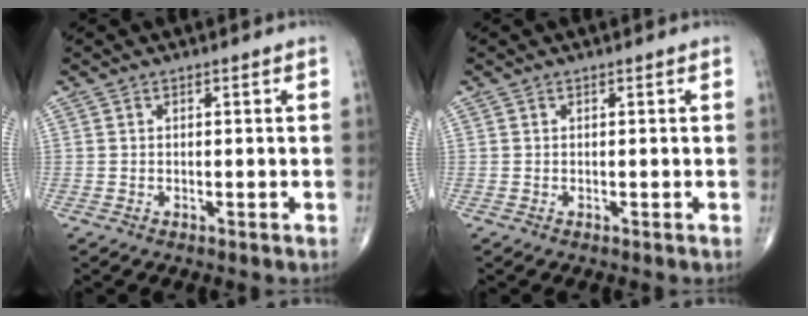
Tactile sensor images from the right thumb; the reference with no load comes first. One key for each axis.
{"total": 0.0}